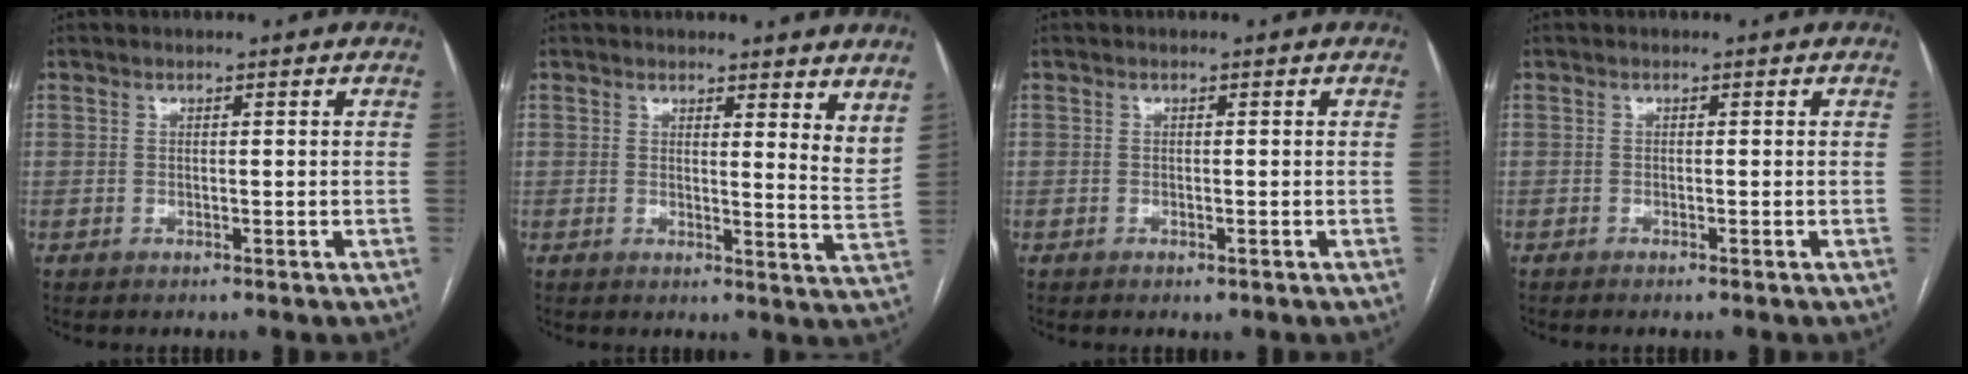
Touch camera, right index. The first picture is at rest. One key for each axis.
{"total": 5.5, "fx": 4.6, "fy": 0.8, "fz": 2.9, "tx": -0.032, "ty": -0.032, "tz": 0.040}
{"total": 0.7, "fx": -0.4, "fy": 0.3, "fz": 0.4, "tx": -0.003, "ty": 0.000, "tz": -0.003}
{"total": 0.8, "fx": -0.6, "fy": -0.1, "fz": 0.5, "tx": -0.007, "ty": 0.000, "tz": -0.011}